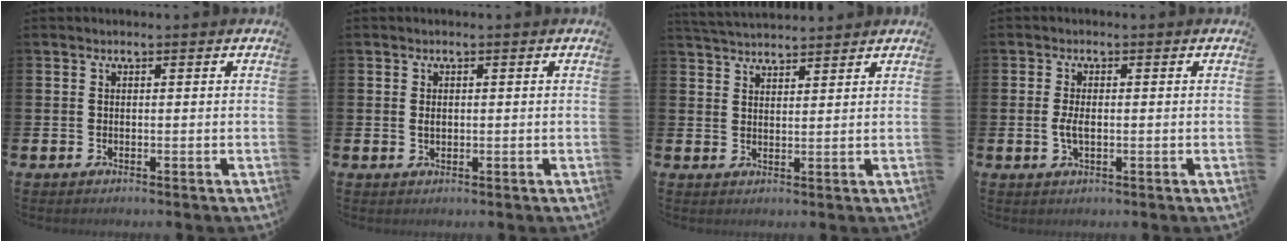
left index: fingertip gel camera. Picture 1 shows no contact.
{"total": 0.9, "force": [0.2, 0.7, 0.6], "torque": [0.000, 0.001, -0.001]}
{"total": 3.7, "force": [3.7, 0.4, 0.3], "torque": [-0.009, -0.019, 0.067]}
{"total": 2.5, "force": [-0.2, 1.1, 2.2], "torque": [-0.038, 0.001, -0.006]}